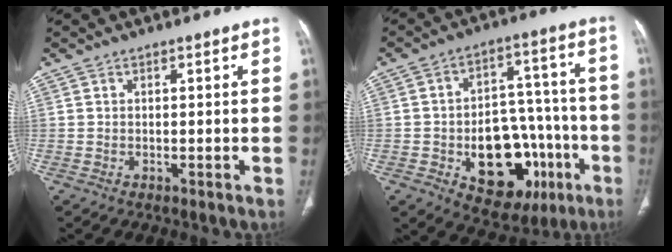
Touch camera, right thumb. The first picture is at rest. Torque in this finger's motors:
{"motor_torque": [0.90, -0.03, 1.71, -0.70, 0.62]}